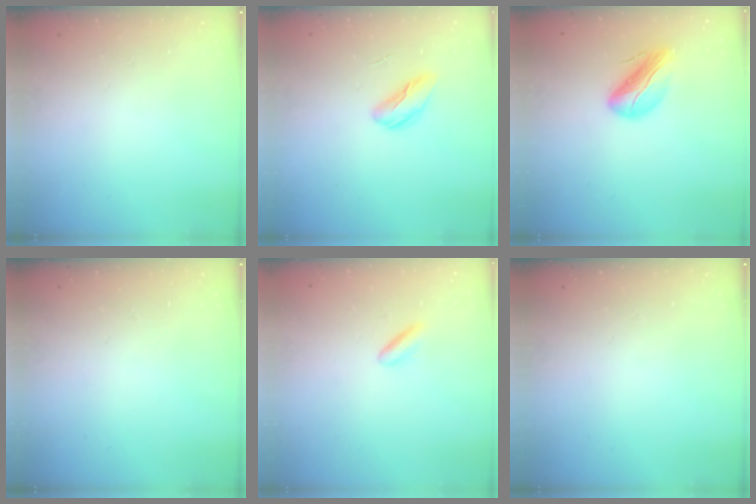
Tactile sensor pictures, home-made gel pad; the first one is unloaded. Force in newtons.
{"total": 4.8, "press": 4.8, "slide": 0.2}
{"total": 10.8, "press": 10.5, "slide": 2.6}
{"total": 0.0}
{"total": 2.5, "press": 2.3, "slide": 1.0}
{"total": 0.0}